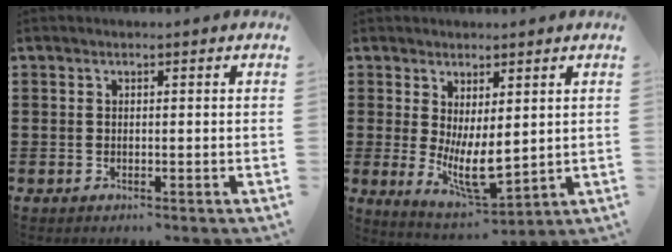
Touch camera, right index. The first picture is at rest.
{"total": 6.5, "force": [0.4, 2.3, 6.1], "torque": [-0.117, -0.019, 0.012]}